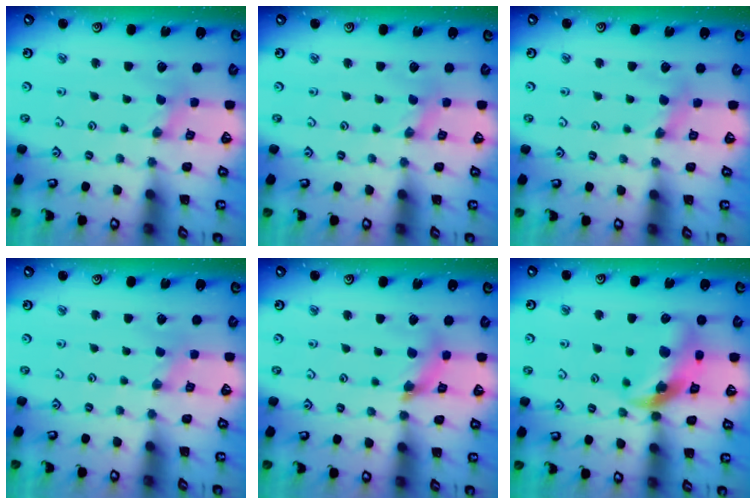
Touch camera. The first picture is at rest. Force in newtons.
{"total": 0.0}
{"total": 3.4, "press": 3.4, "slide": 0.3}
{"total": 0.0}
{"total": 6.7, "press": 6.7, "slide": 0.7}
{"total": 16.0, "press": 15.9, "slide": 2.1}